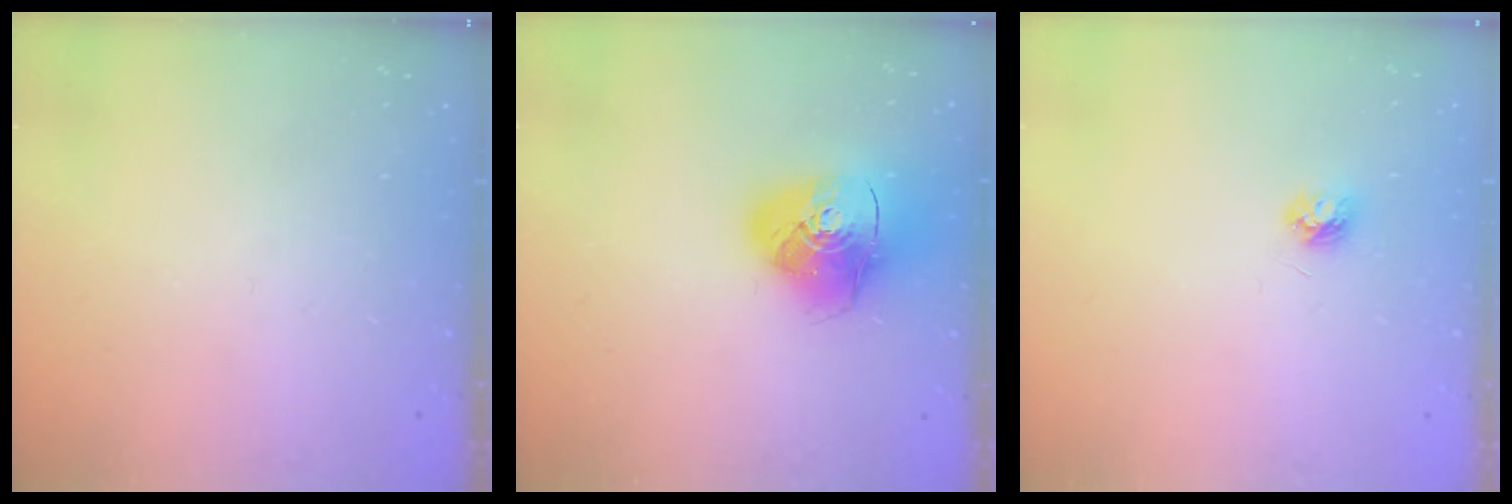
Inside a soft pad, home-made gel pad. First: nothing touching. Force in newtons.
{"total": 16.0, "press": 15.9, "slide": 1.8}
{"total": 4.2, "press": 4.2, "slide": 0.3}